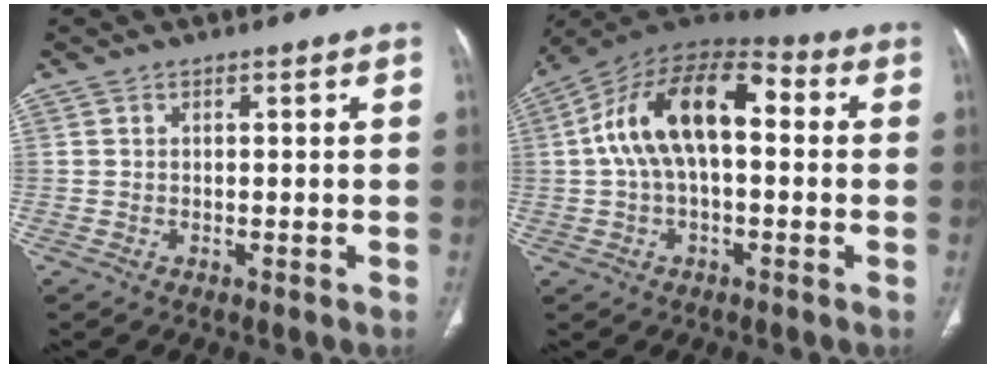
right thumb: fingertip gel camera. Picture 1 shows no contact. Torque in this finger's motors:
{"motor_torque": [2.49, 2.52, 0.98, -0.53, 0.27]}